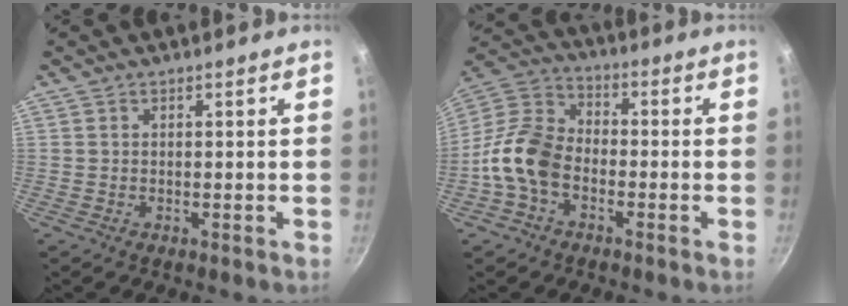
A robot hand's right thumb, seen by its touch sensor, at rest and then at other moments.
{"total": 11.8, "force": [-3.9, 8.0, 7.7], "torque": [-0.126, 0.041, -0.100]}